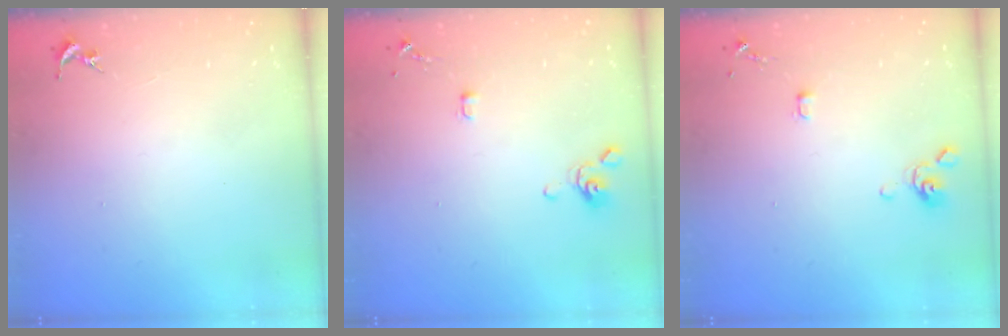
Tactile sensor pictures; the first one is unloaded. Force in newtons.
{"total": 3.3, "press": 3.2, "slide": 0.7}
{"total": 3.6, "press": 3.5, "slide": 0.8}